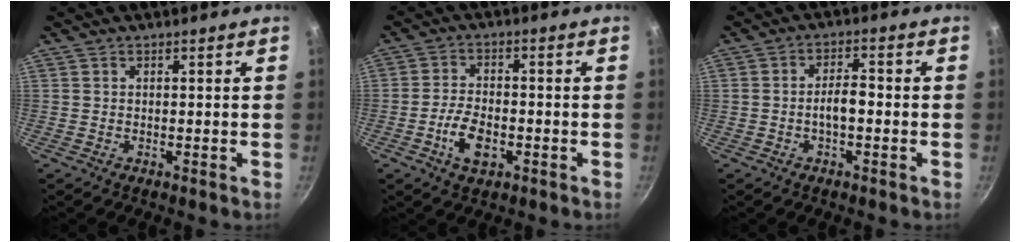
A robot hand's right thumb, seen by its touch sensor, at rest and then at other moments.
{"total": 7.0, "force": [-2.6, 3.7, 5.3], "torque": [-0.098, 0.016, -0.049]}
{"total": 4.2, "force": [-1.1, 1.8, 3.6], "torque": [-0.054, 0.025, -0.021]}